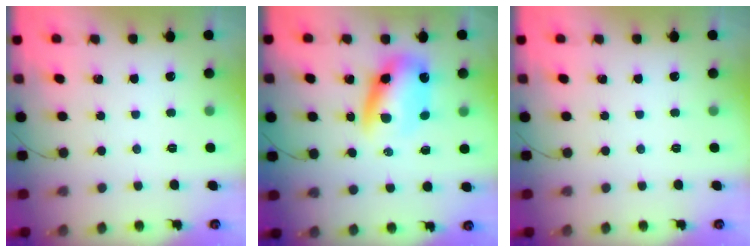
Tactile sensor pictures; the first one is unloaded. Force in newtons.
{"total": 8.5, "press": 8.4, "slide": 1.6}
{"total": 0.0}